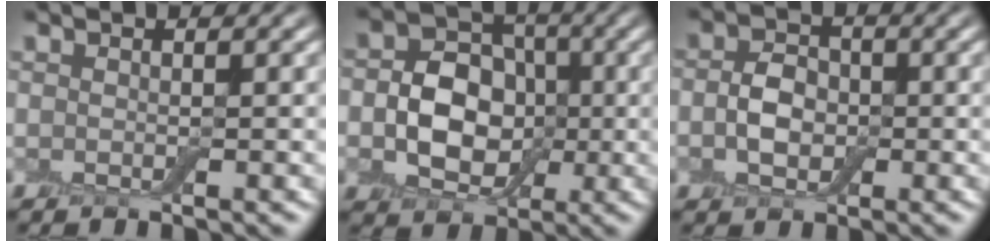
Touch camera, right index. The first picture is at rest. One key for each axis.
{"total": 6.2, "fx": -0.5, "fy": 5.0, "fz": 3.6, "tx": -0.052, "ty": 0.006, "tz": -0.019}
{"total": 2.8, "fx": -0.4, "fy": 2.3, "fz": 1.7, "tx": -0.033, "ty": 0.005, "tz": -0.014}